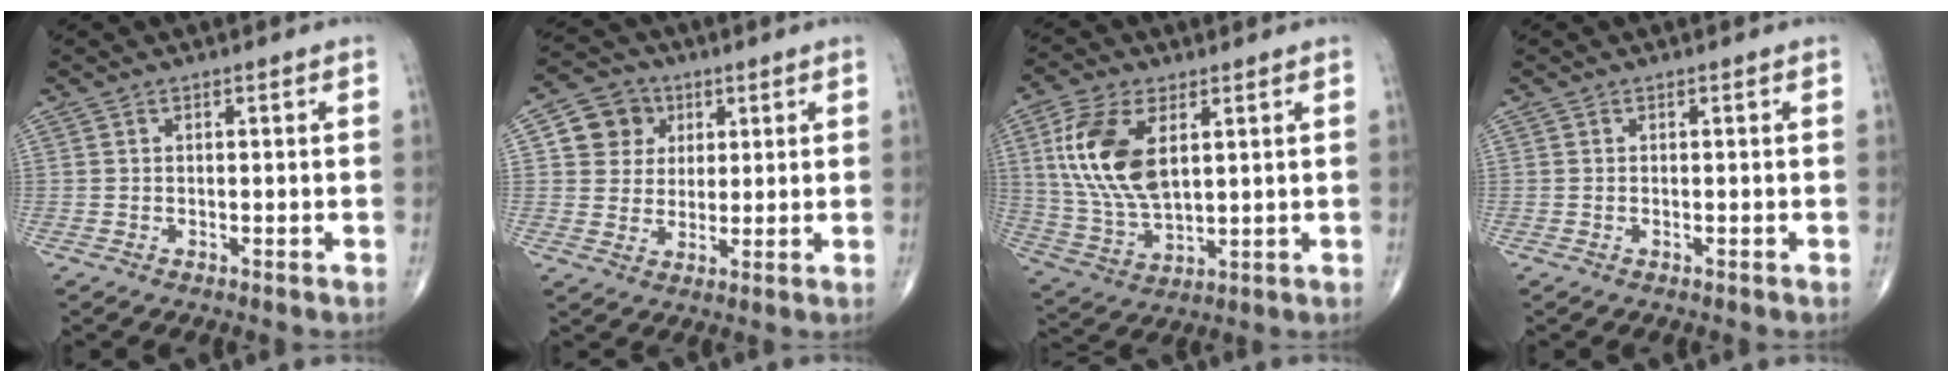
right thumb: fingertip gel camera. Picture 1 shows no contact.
{"total": 8.2, "force": [2.6, 7.4, 2.4], "torque": [-0.008, -0.004, 0.042]}
{"total": 15.3, "force": [4.4, 8.1, 12.2], "torque": [-0.249, -0.013, 0.092]}
{"total": 0.0}